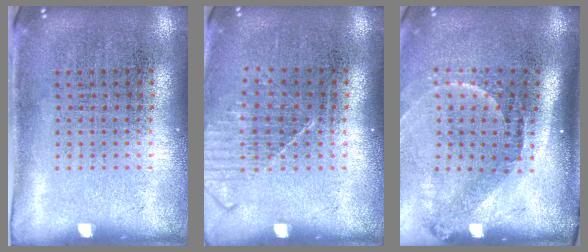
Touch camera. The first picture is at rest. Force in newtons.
{"total": 1.2, "press": 1.2, "slide": 0.4}
{"total": 2.2, "press": 1.5, "slide": 1.6}